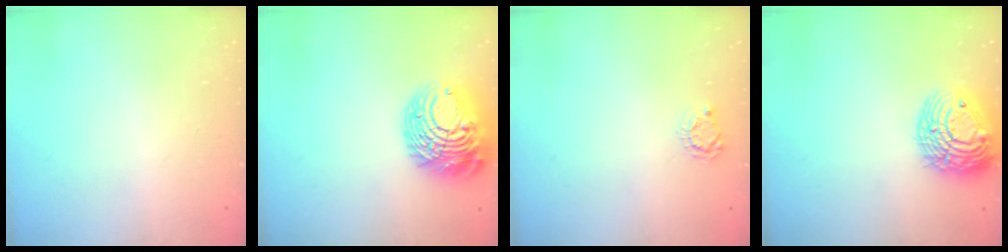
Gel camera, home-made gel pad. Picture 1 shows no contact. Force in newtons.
{"total": 14.8, "press": 14.7, "slide": 1.4}
{"total": 4.8, "press": 4.8, "slide": 0.4}
{"total": 17.1, "press": 17.1, "slide": 1.4}